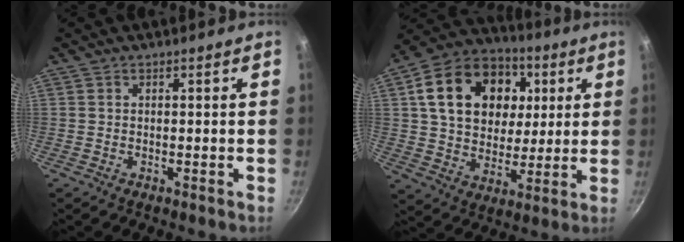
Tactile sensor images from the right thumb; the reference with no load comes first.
{"total": 21.5, "force": [5.6, 16.2, 12.9], "torque": [-0.200, 0.012, 0.093]}